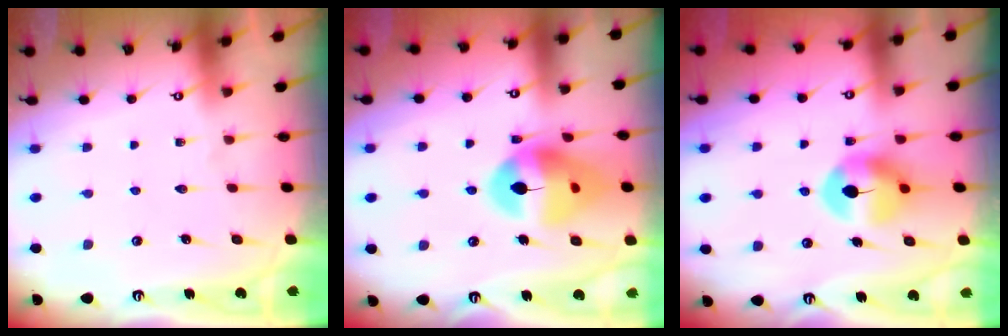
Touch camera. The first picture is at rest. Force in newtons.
{"total": 15.8, "press": 15.7, "slide": 2.0}
{"total": 7.5, "press": 7.4, "slide": 0.4}